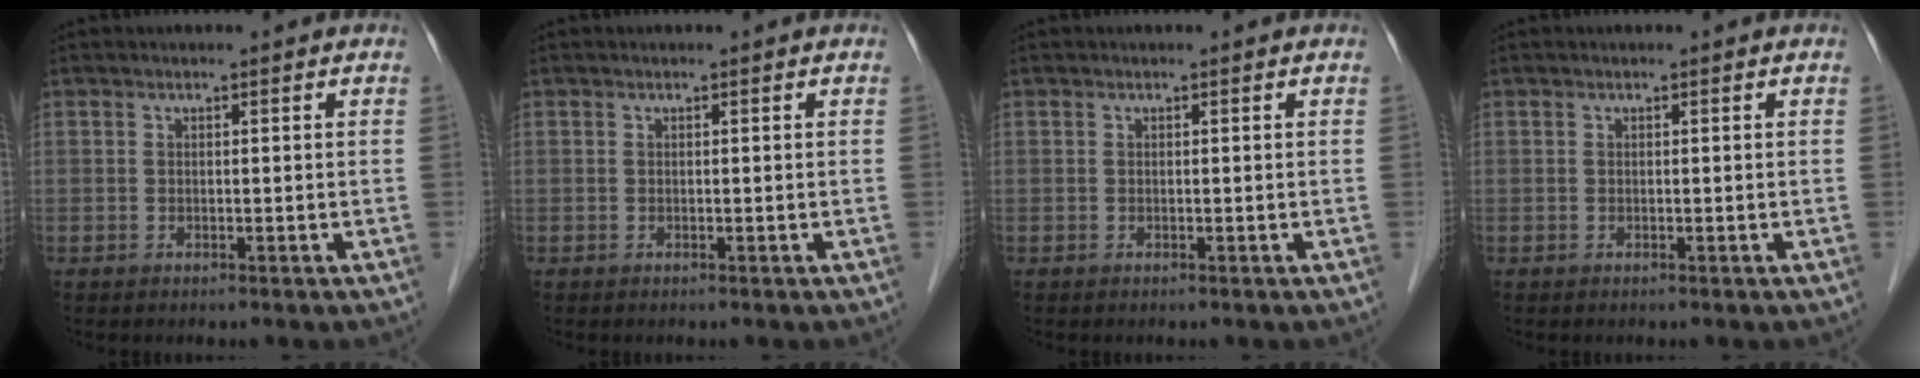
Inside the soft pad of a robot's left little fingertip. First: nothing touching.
{"total": 0.0}
{"total": 0.0}
{"total": 0.0}